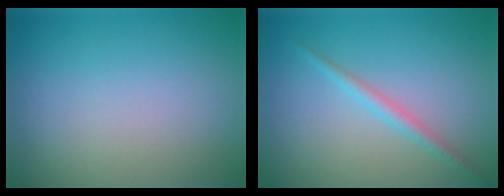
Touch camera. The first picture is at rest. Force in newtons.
{"total": 1.6, "press": 1.6, "slide": 0.1}